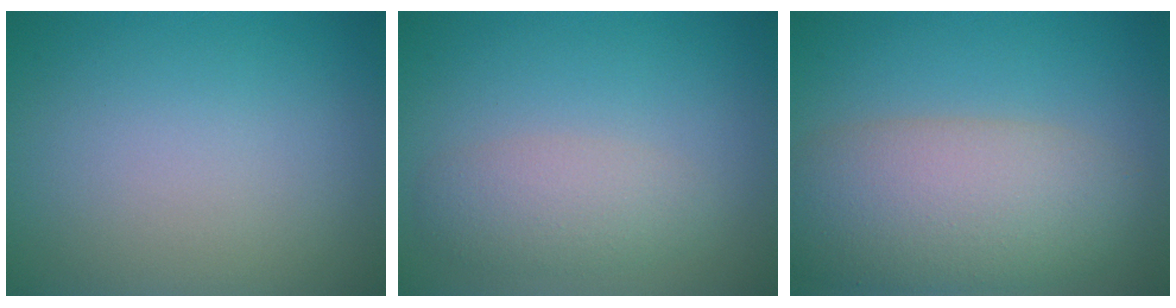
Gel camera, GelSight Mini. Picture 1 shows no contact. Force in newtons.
{"total": 3.0, "press": 3.0, "slide": 0.2}
{"total": 8.1, "press": 8.1, "slide": 0.8}